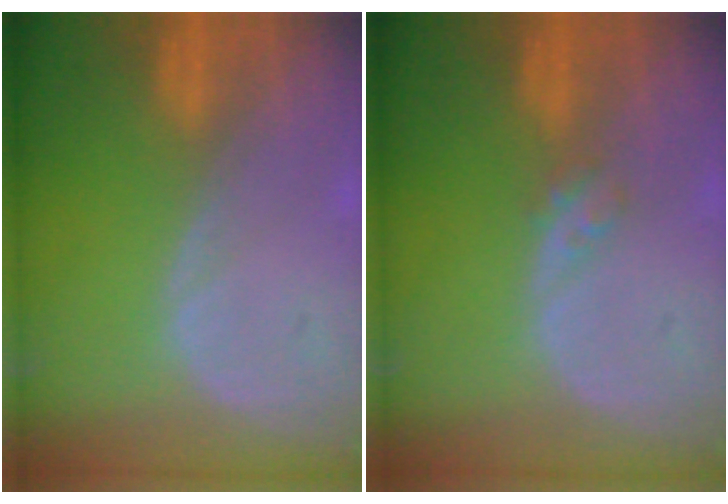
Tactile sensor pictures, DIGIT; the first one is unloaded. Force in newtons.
{"total": 1.8, "press": 1.5, "slide": 0.9}